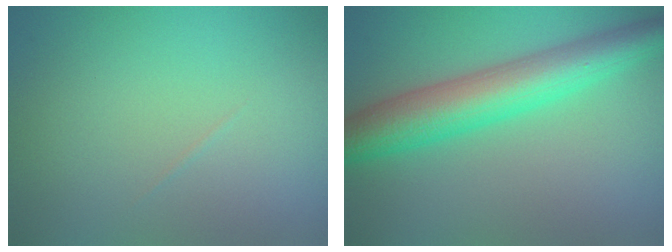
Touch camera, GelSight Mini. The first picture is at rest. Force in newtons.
{"total": 7.0, "press": 6.9, "slide": 0.1}